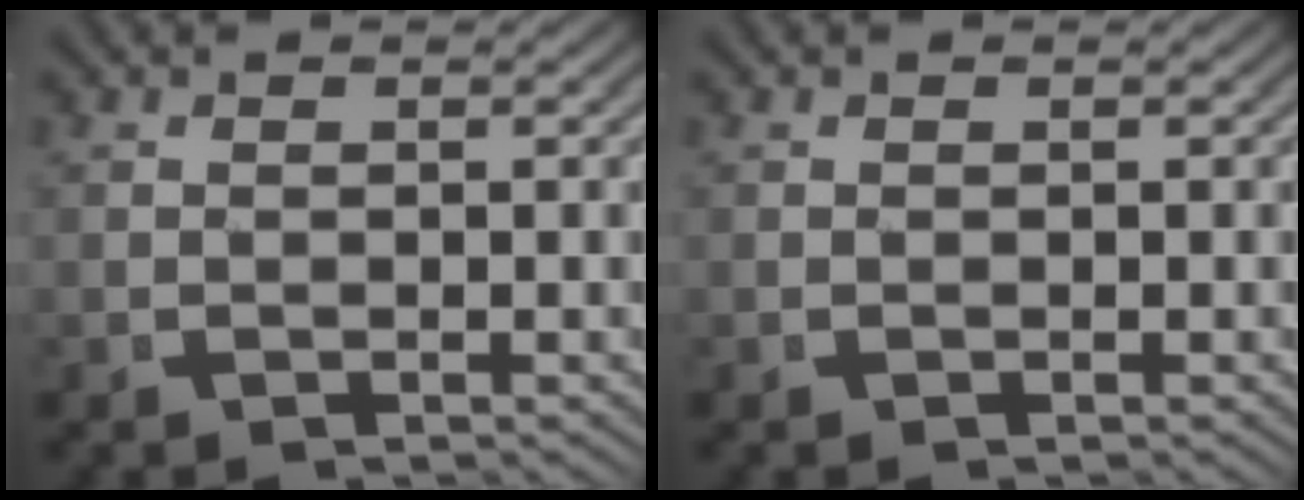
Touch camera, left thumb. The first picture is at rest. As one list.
[{"total": 0.0}]